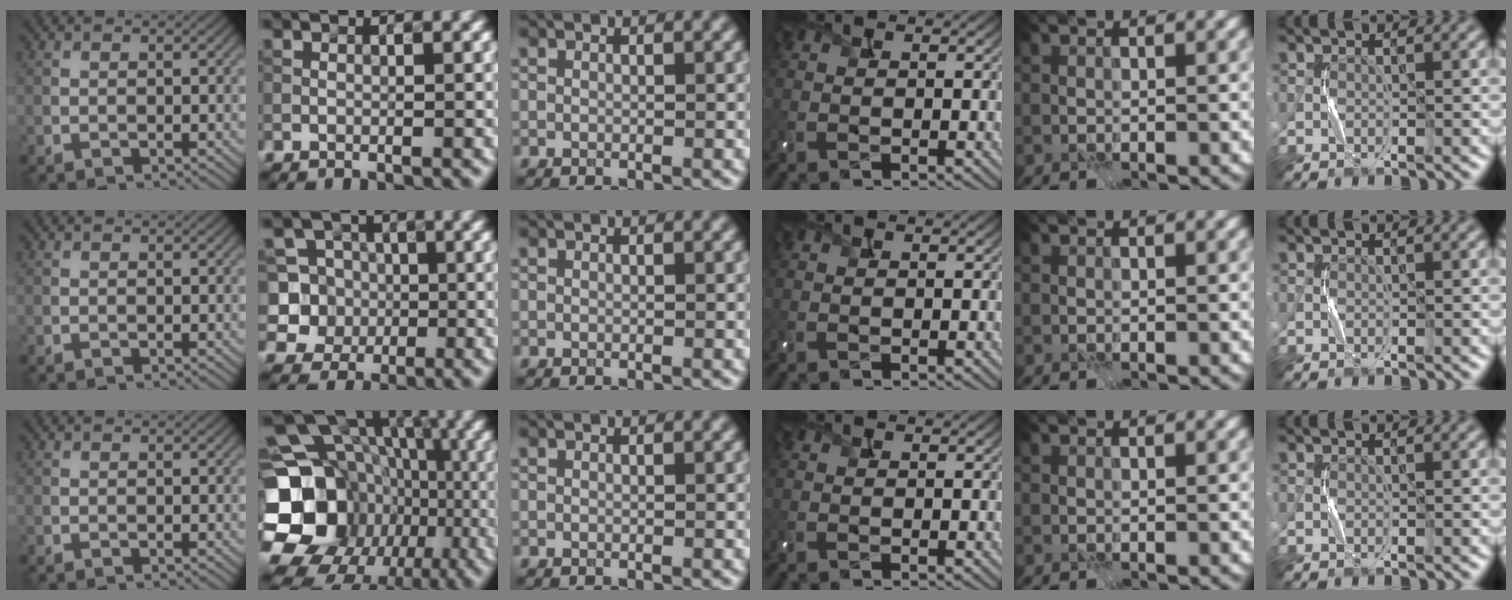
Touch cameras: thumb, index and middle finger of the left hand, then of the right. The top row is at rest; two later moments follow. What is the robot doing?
{"motion": "press", "object": "camera"}